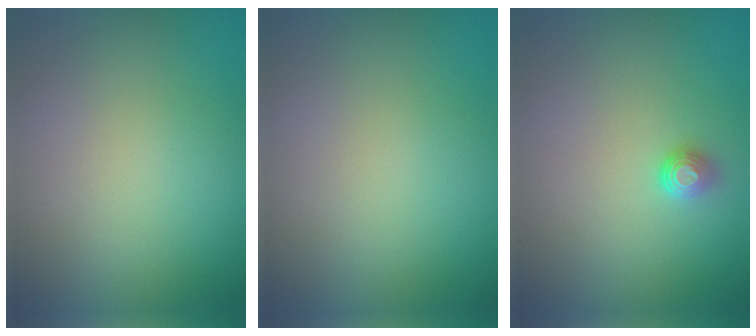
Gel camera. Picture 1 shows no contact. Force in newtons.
{"total": 0.0}
{"total": 1.2, "press": 1.1, "slide": 0.4}